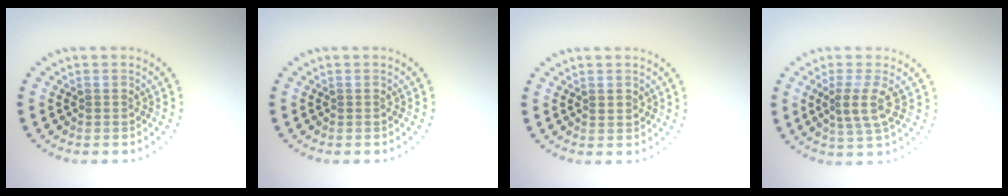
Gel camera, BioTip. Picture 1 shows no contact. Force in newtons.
{"total": 0.0}
{"total": 1.0, "press": 1.0, "slide": 0.1}
{"total": 2.5, "press": 2.0, "slide": 1.4}